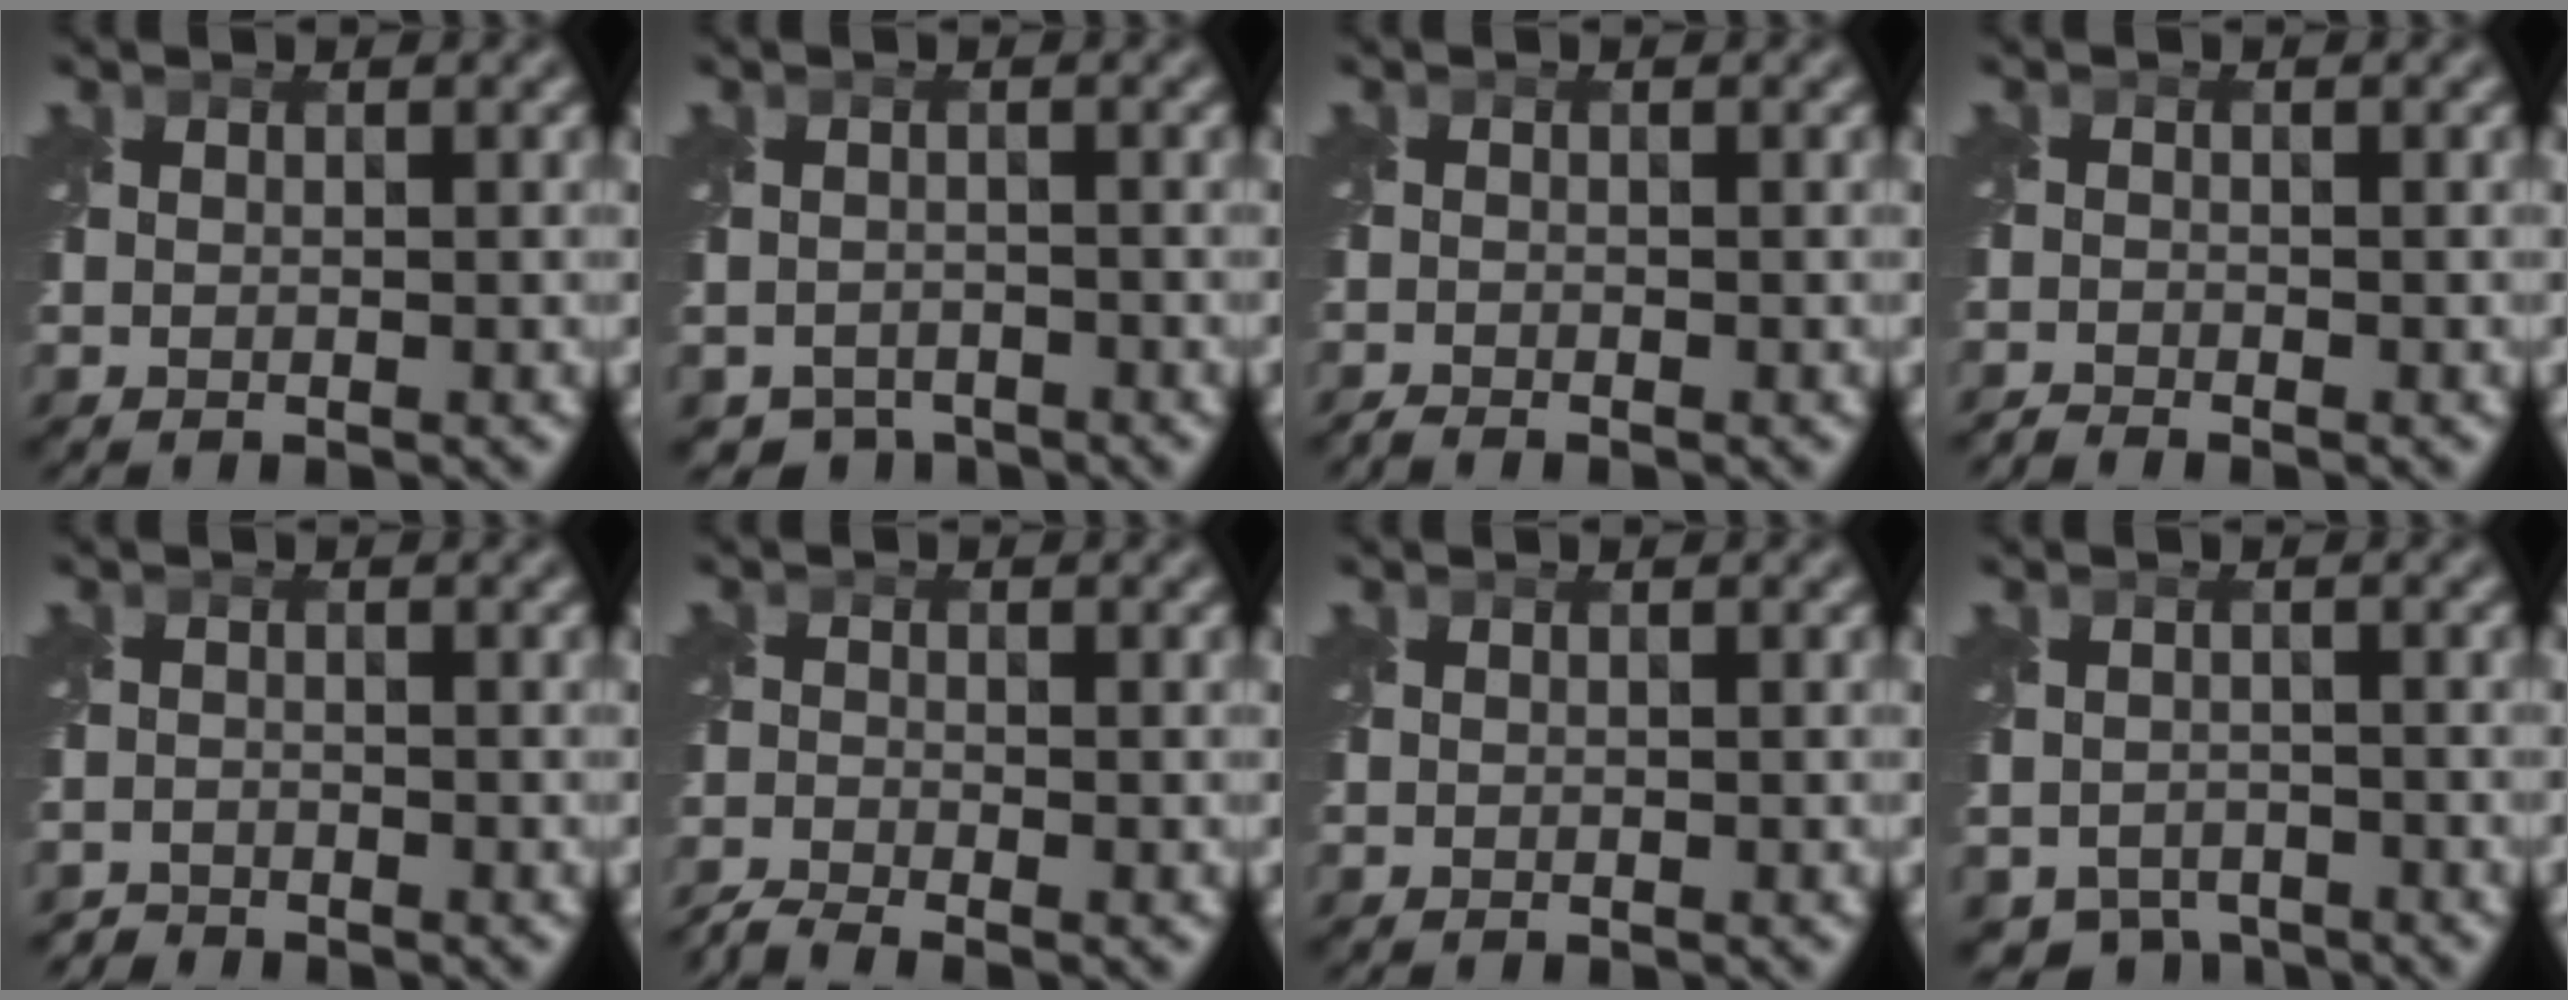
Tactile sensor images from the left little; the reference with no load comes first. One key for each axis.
{"total": 2.4, "fx": -2.1, "fy": 1.2, "fz": 0.2, "tx": 0.004, "ty": -0.011, "tz": -0.040}
{"total": 0.9, "fx": -0.9, "fy": 0.0, "fz": 0.1, "tx": -0.002, "ty": -0.009, "tz": -0.025}
{"total": 1.3, "fx": -1.3, "fy": -0.1, "fz": 0.2, "tx": -0.007, "ty": -0.009, "tz": -0.035}
{"total": 1.6, "fx": -1.6, "fy": 0.1, "fz": -0.3, "tx": 0.007, "ty": -0.004, "tz": -0.037}
{"total": 2.8, "fx": -2.6, "fy": 0.3, "fz": 0.8, "tx": -0.019, "ty": -0.012, "tz": -0.067}
{"total": 0.0}
{"total": 3.2, "fx": -2.5, "fy": 1.9, "fz": 0.7, "tx": -0.007, "ty": -0.019, "tz": -0.044}